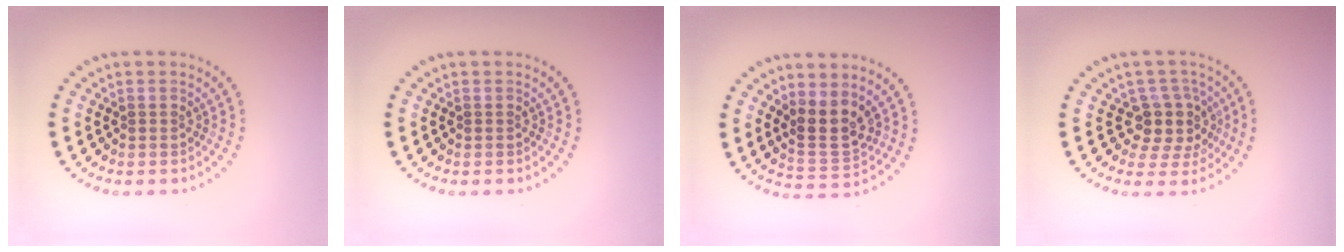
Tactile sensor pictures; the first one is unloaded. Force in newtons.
{"total": 0.0}
{"total": 3.2, "press": 2.8, "slide": 1.5}
{"total": 3.7, "press": 3.0, "slide": 2.2}